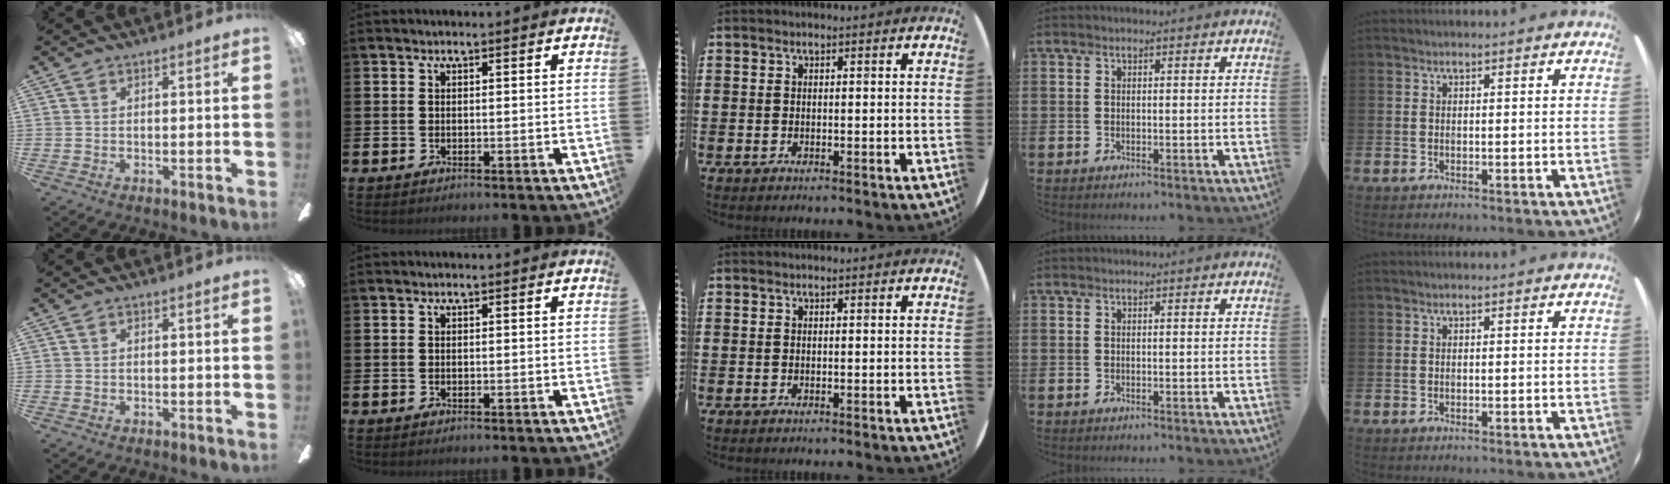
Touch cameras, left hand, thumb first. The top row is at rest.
{}